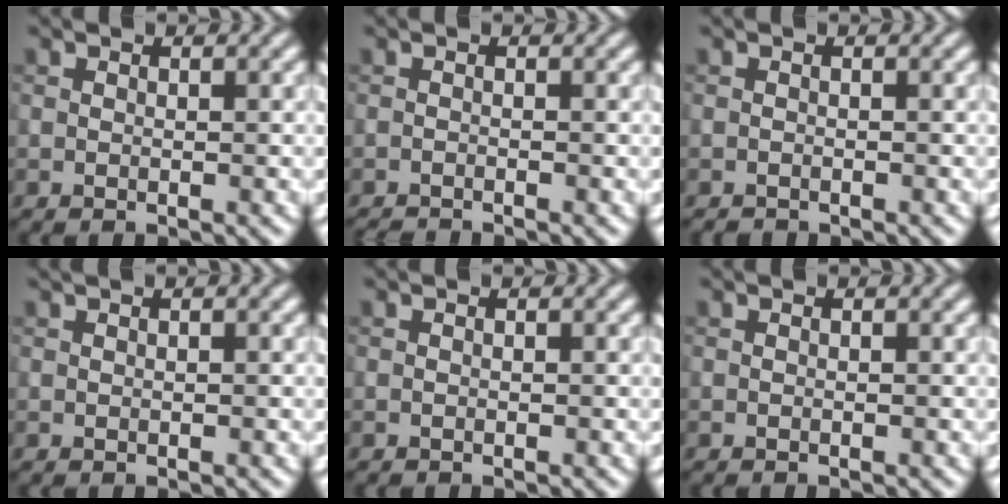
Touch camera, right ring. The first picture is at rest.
{"total": 1.4, "force": [-1.4, 0.1, 0.3], "torque": [-0.001, -0.007, -0.026]}
{"total": 0.6, "force": [-0.6, 0.0, 0.0], "torque": [0.002, -0.002, -0.012]}
{"total": 0.6, "force": [0.4, 0.2, 0.4], "torque": [-0.010, 0.003, 0.003]}
{"total": 0.0}
{"total": 0.0}